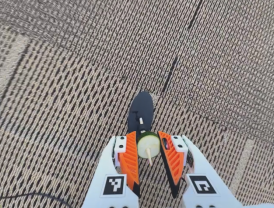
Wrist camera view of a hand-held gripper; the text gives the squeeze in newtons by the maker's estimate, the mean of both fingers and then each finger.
{"total": 7.0, "left": 6.7, "right": 7.3}